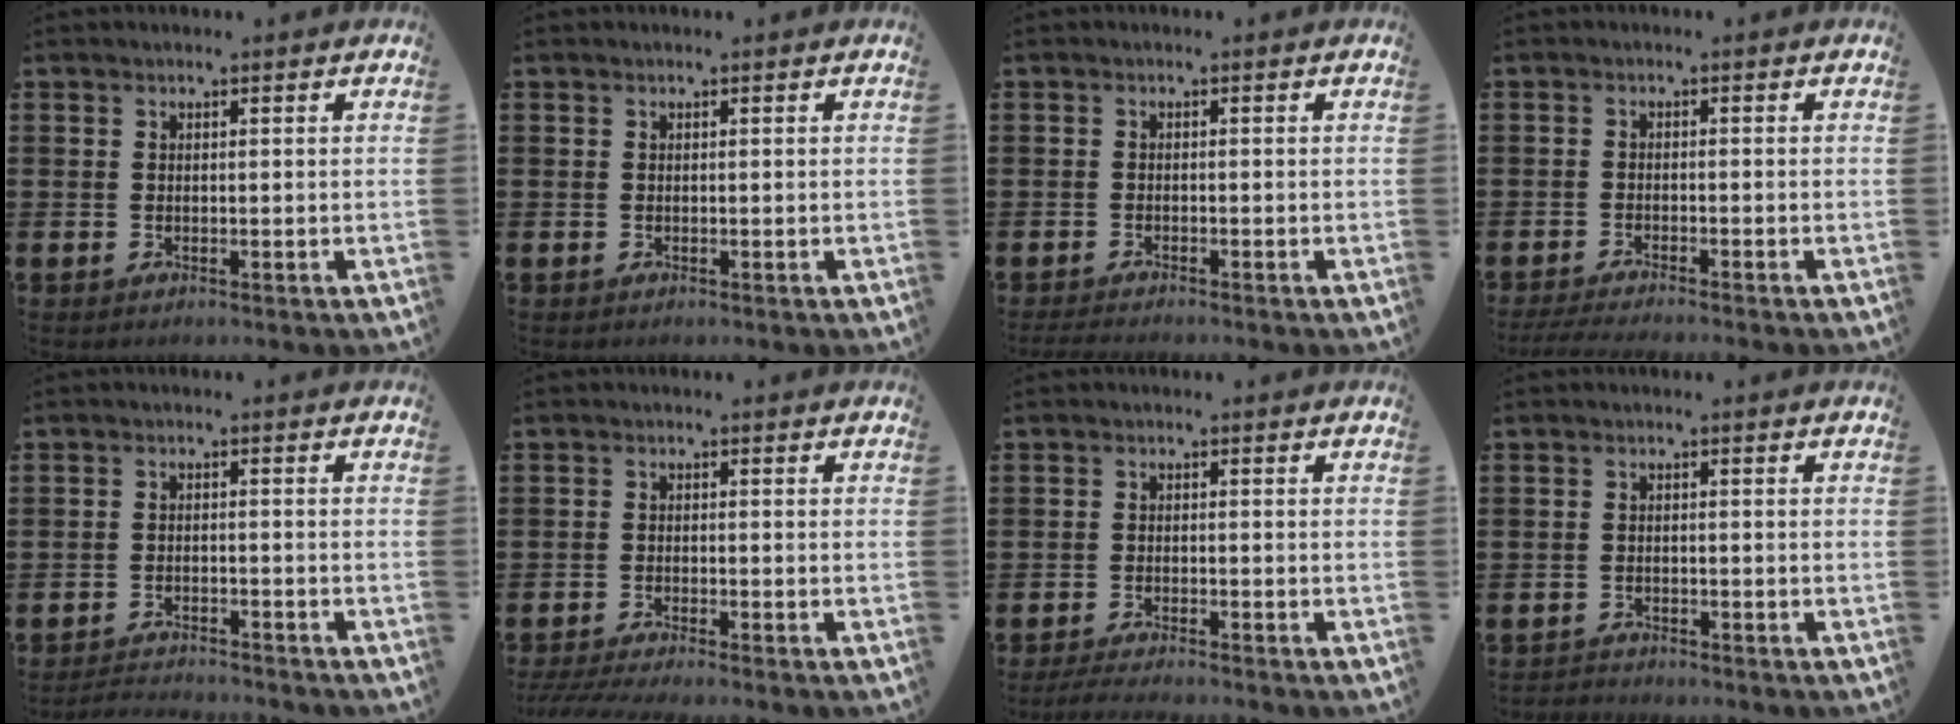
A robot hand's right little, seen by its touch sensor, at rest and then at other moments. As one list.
[{"total": 0.0}, {"total": 1.1, "force": [-1.0, 0.0, 0.5], "torque": [-0.008, -0.001, -0.019]}, {"total": 1.9, "force": [-1.6, -0.1, 0.9], "torque": [-0.013, 0.001, -0.031]}, {"total": 2.2, "force": [-2.2, -0.1, 0.0], "torque": [-0.003, 0.003, -0.048]}, {"total": 1.5, "force": [-1.2, 0.0, 0.9], "torque": [-0.013, 0.002, -0.022]}, {"total": 1.9, "force": [-1.7, 0.0, 0.9], "torque": [-0.013, 0.003, -0.031]}, {"total": 0.8, "force": [-0.7, 0.1, -0.3], "torque": [0.003, 0.006, -0.016]}]